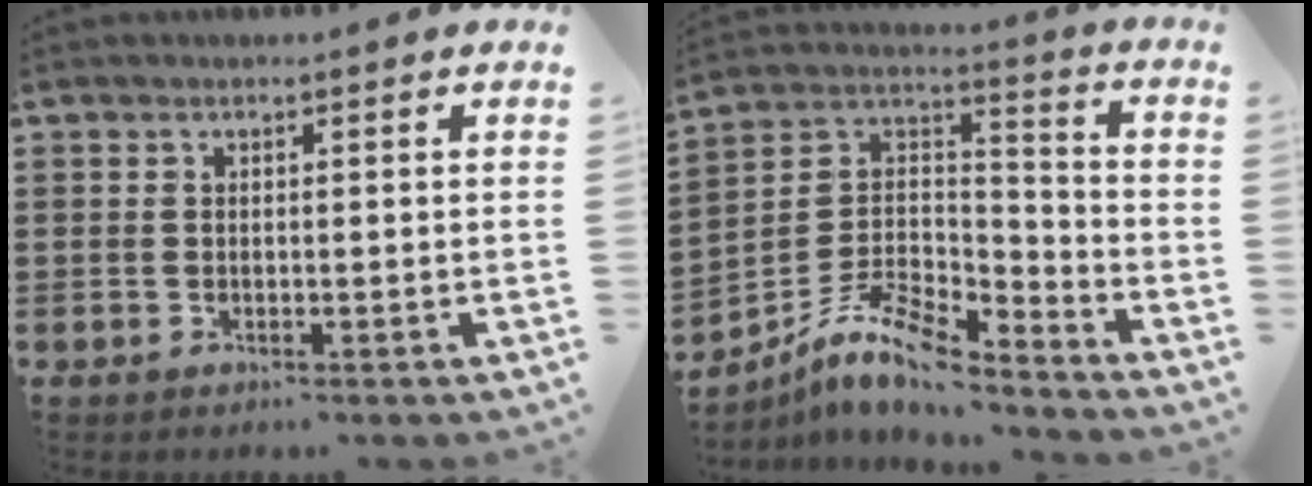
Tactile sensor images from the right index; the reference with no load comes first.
{"total": 9.6, "force": [-7.7, 3.0, 4.9], "torque": [-0.119, 0.007, -0.159]}